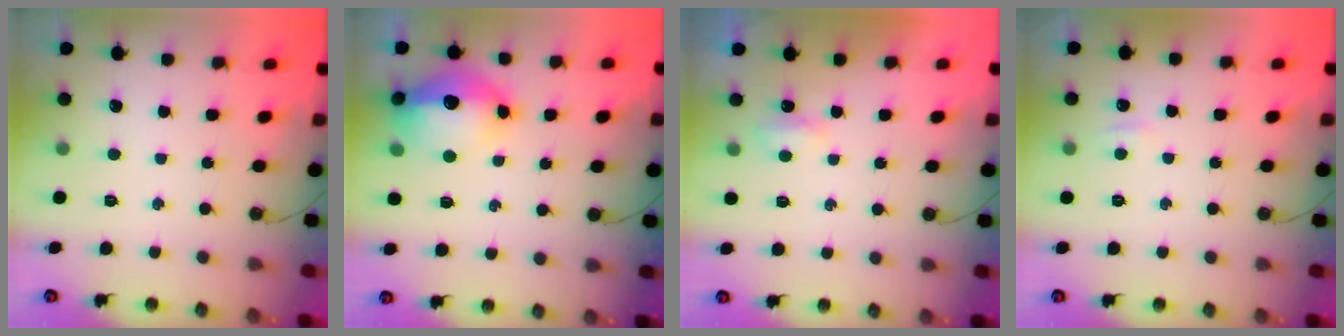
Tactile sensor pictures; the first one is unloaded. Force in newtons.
{"total": 15.4, "press": 15.3, "slide": 1.6}
{"total": 2.9, "press": 2.8, "slide": 0.6}
{"total": 2.8, "press": 2.8, "slide": 0.5}